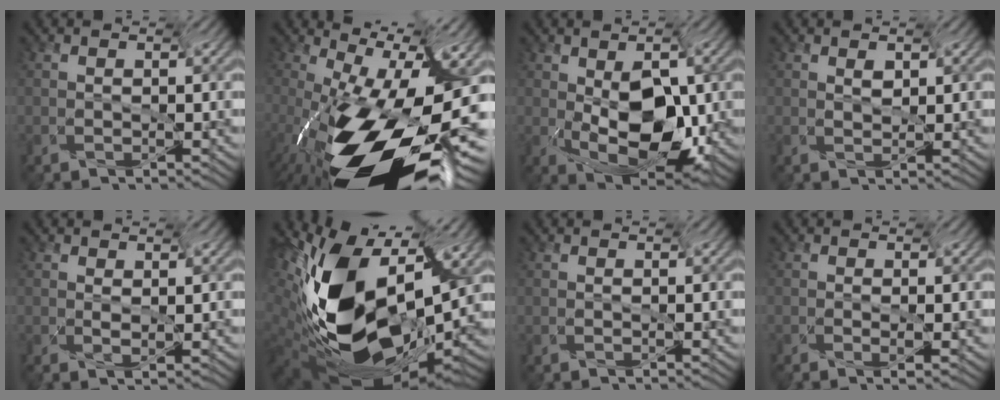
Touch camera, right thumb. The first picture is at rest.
{"total": 16.6, "force": [-9.0, 6.0, 12.5], "torque": [-0.195, -0.006, -0.141]}
{"total": 9.6, "force": [-3.5, 5.2, 7.3], "torque": [-0.129, -0.001, -0.048]}
{"total": 1.6, "force": [0.2, 0.9, 1.2], "torque": [-0.031, 0.003, 0.009]}
{"total": 1.4, "force": [0.5, 0.6, 1.2], "torque": [-0.028, 0.002, 0.004]}
{"total": 16.6, "force": [-2.7, 10.4, 12.6], "torque": [-0.293, -0.039, -0.020]}
{"total": 0.0}
{"total": 0.9, "force": [-0.8, 0.1, 0.5], "torque": [-0.023, 0.009, -0.018]}